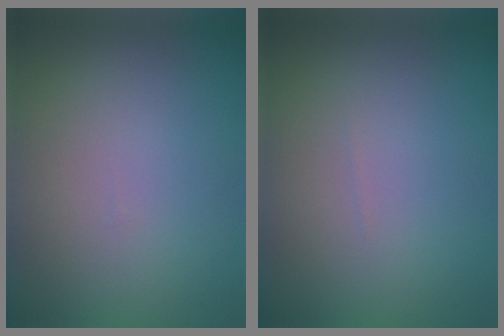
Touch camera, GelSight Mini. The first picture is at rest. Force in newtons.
{"total": 0.0}